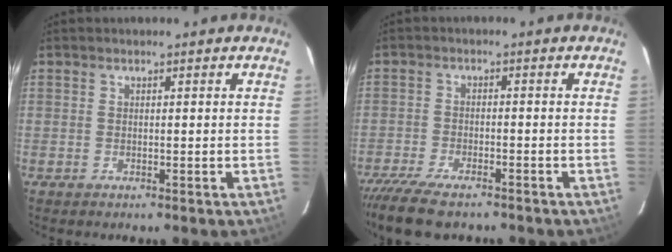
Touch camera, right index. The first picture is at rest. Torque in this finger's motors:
{"motor_torque": [1.16, -0.97, 0.47, 0.12]}